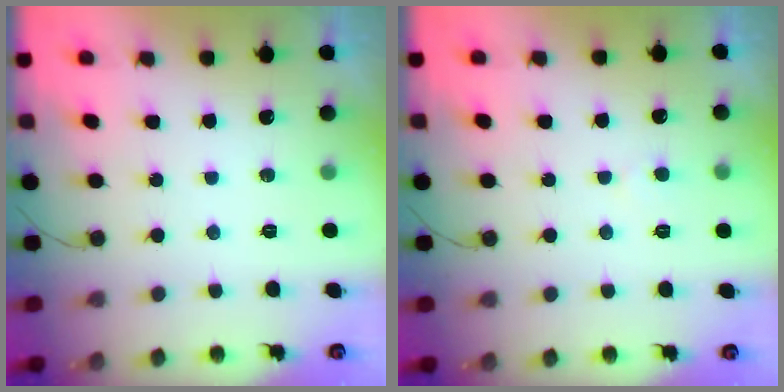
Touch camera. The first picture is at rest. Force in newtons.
{"total": 2.5, "press": 2.4, "slide": 0.3}